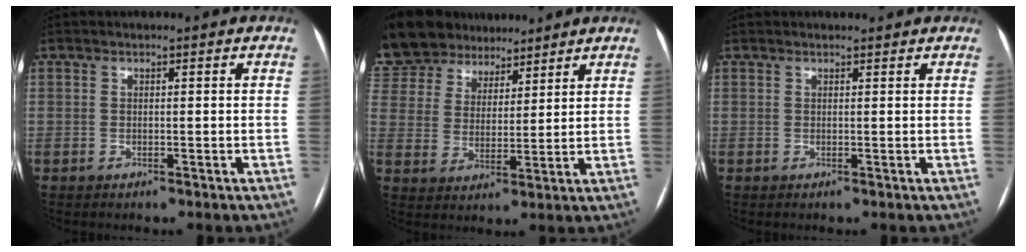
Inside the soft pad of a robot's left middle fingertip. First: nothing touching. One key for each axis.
{"total": 19.0, "fx": 15.2, "fy": 9.3, "fz": 6.6, "tx": -0.169, "ty": 0.050, "tz": 0.271}
{"total": 1.7, "fx": 1.6, "fy": 0.5, "fz": 0.3, "tx": -0.010, "ty": 0.018, "tz": 0.022}